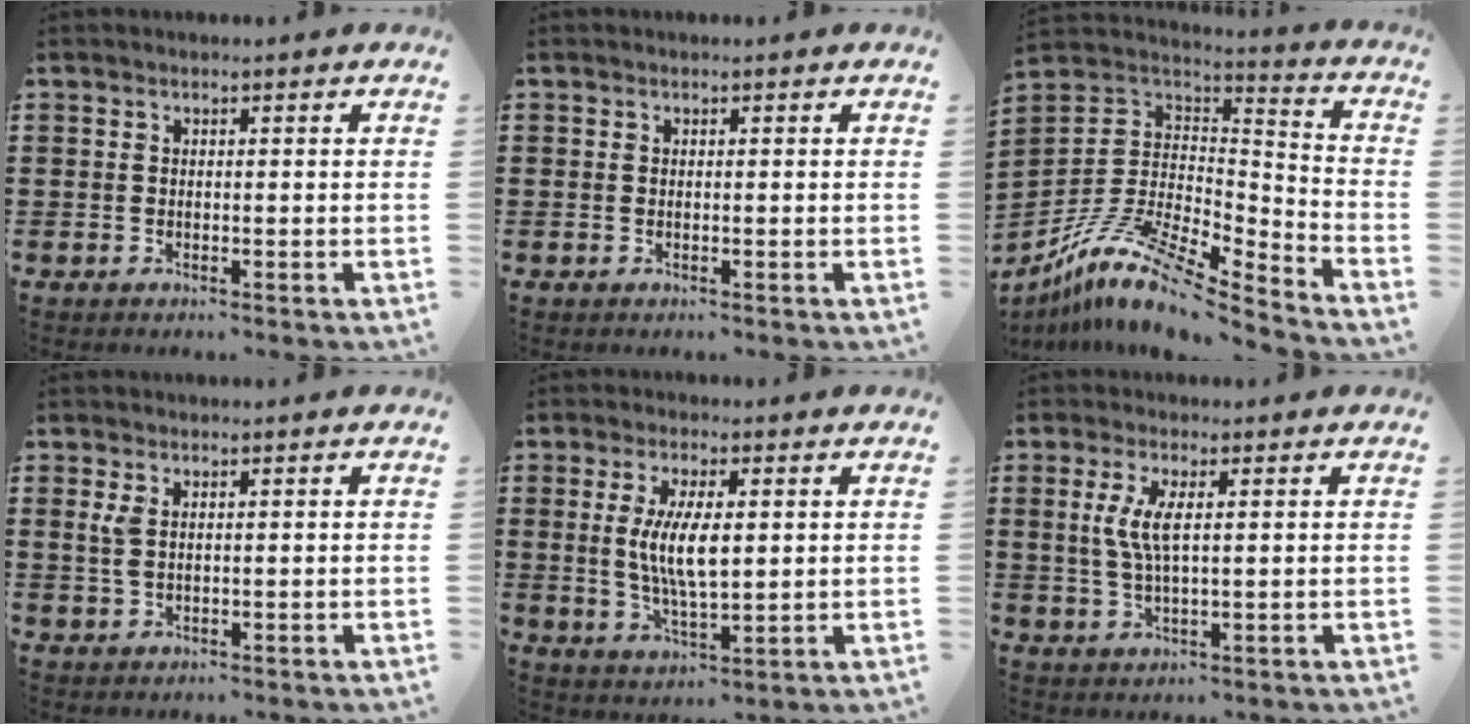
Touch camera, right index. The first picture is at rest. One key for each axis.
{"total": 0.0}
{"total": 12.2, "fx": -8.9, "fy": 3.0, "fz": 7.7, "tx": -0.168, "ty": 0.008, "tz": -0.177}
{"total": 2.4, "fx": 0.9, "fy": 1.2, "fz": 1.8, "tx": -0.041, "ty": 0.005, "tz": 0.016}
{"total": 7.6, "fx": 0.8, "fy": 2.5, "fz": 7.1, "tx": -0.136, "ty": 0.000, "tz": 0.010}
{"total": 5.0, "fx": 1.2, "fy": 1.4, "fz": 4.7, "tx": -0.102, "ty": -0.001, "tz": 0.017}